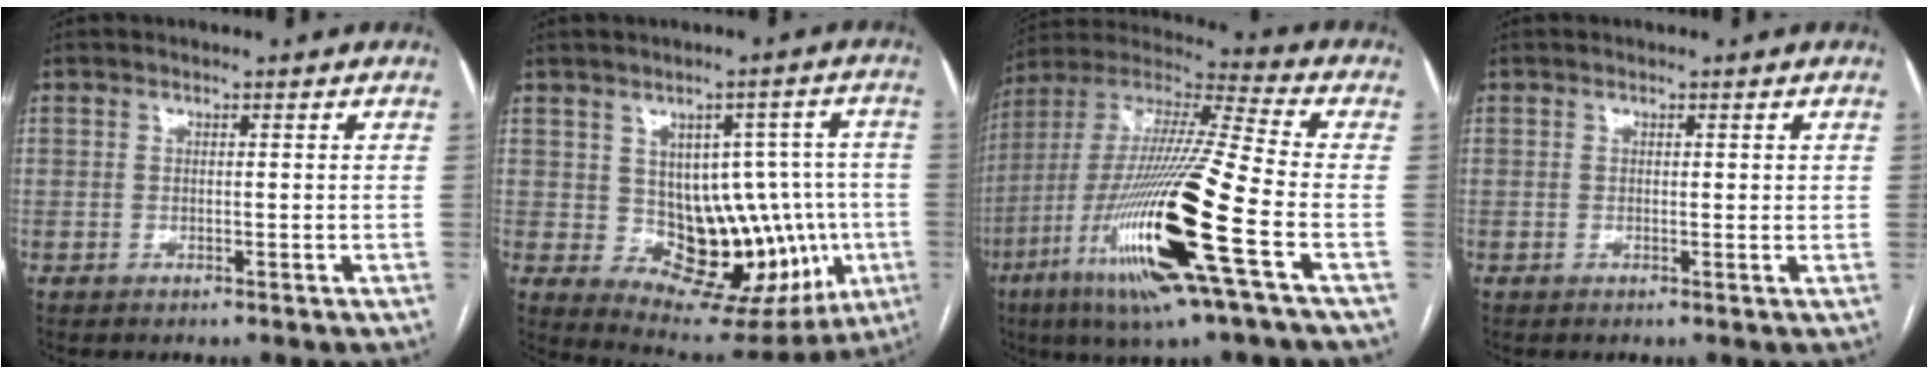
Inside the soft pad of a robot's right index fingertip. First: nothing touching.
{"total": 14.8, "force": [-1.3, 9.6, 11.1], "torque": [-0.122, 0.041, 0.015]}
{"total": 23.9, "force": [-8.5, 1.0, 22.3], "torque": [-0.451, -0.033, -0.161]}
{"total": 0.7, "force": [0.3, 0.3, 0.6], "torque": [-0.005, 0.000, 0.002]}